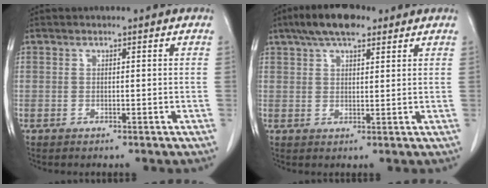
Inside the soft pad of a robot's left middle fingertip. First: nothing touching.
{"total": 7.5, "force": [5.3, 2.7, 4.7], "torque": [-0.086, 0.022, 0.090]}